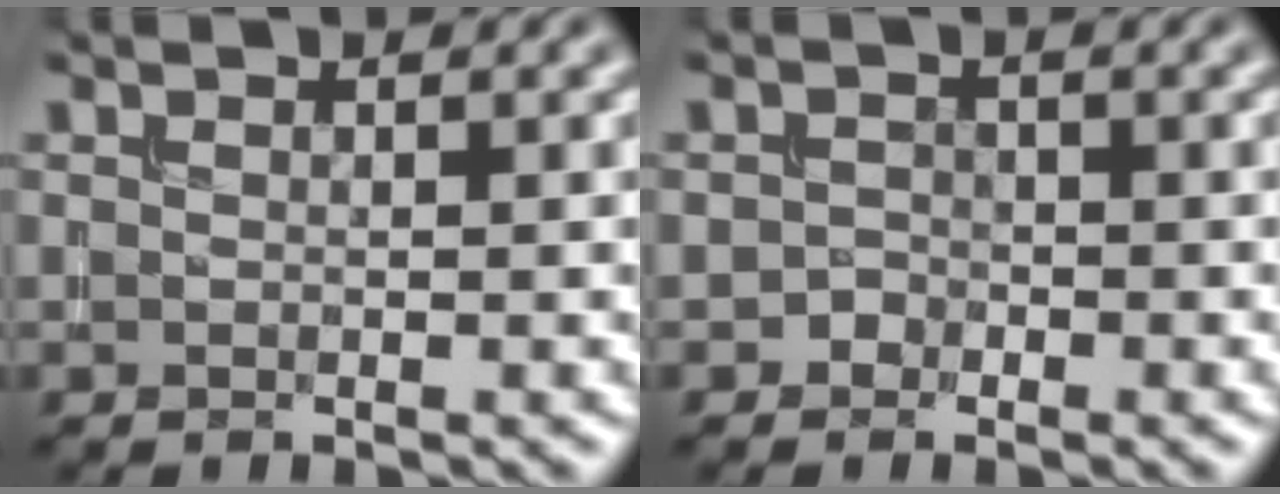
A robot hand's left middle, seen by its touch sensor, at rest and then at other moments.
{"total": 0.8, "force": [-0.6, 0.5, -0.2], "torque": [0.010, 0.001, -0.009]}